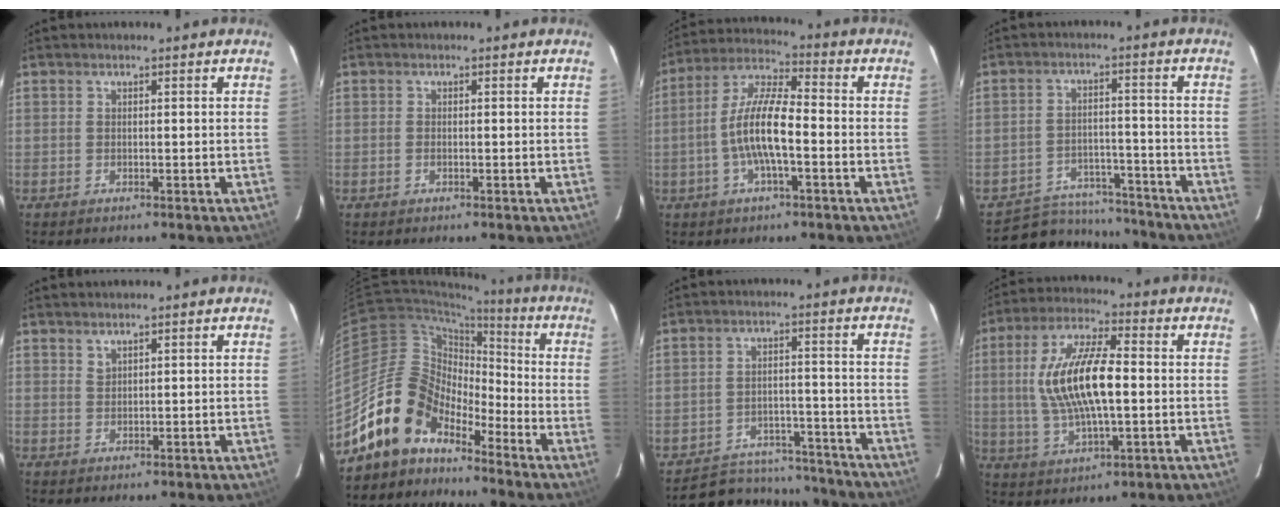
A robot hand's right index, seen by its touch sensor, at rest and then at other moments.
{"total": 0.8, "force": [-0.3, 0.4, 0.6], "torque": [-0.014, 0.000, -0.007]}
{"total": 11.1, "force": [-2.7, 2.8, 10.4], "torque": [-0.215, 0.005, -0.054]}
{"total": 13.0, "force": [-11.6, 5.1, 2.4], "torque": [-0.066, 0.024, -0.157]}
{"total": 1.2, "force": [1.1, 0.2, 0.2], "torque": [-0.004, 0.001, 0.022]}
{"total": 12.8, "force": [-10.0, 6.6, 4.3], "torque": [-0.080, 0.031, -0.189]}
{"total": 15.9, "force": [-14.2, 6.0, 3.7], "torque": [-0.091, 0.032, -0.179]}
{"total": 15.1, "force": [0.5, 5.3, 14.2], "torque": [-0.280, 0.009, 0.013]}